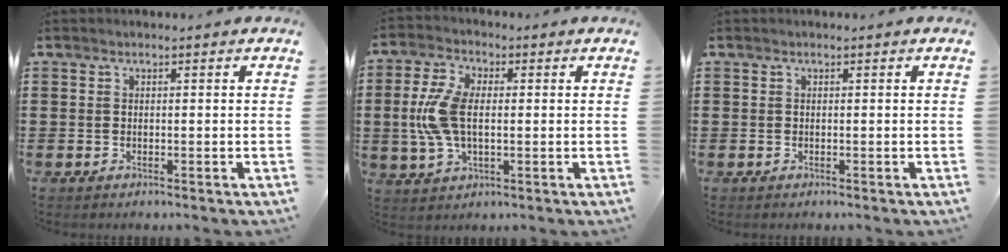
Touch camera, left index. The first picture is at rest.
{"total": 8.6, "force": [0.0, 4.6, 7.3], "torque": [-0.179, 0.002, -0.009]}
{"total": 0.0}